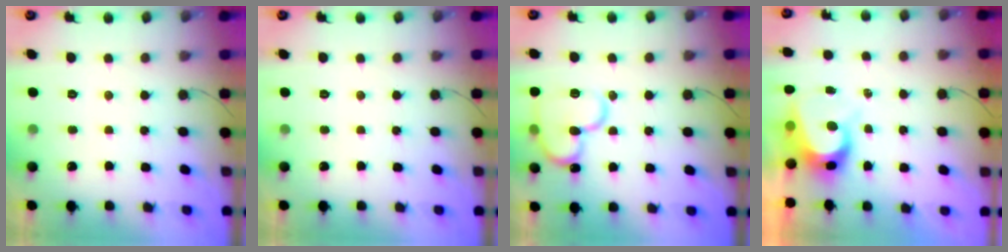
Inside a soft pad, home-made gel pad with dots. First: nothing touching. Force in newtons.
{"total": 0.0}
{"total": 15.0, "press": 14.8, "slide": 2.2}
{"total": 8.3, "press": 8.3, "slide": 0.7}